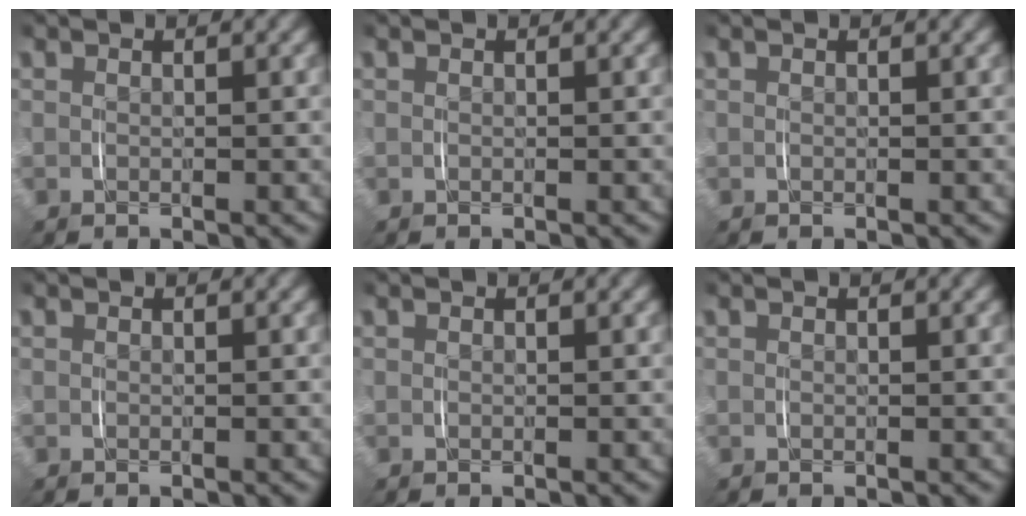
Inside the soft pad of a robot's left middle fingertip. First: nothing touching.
{"total": 0.0}
{"total": 0.0}
{"total": 0.0}
{"total": 0.0}
{"total": 0.0}